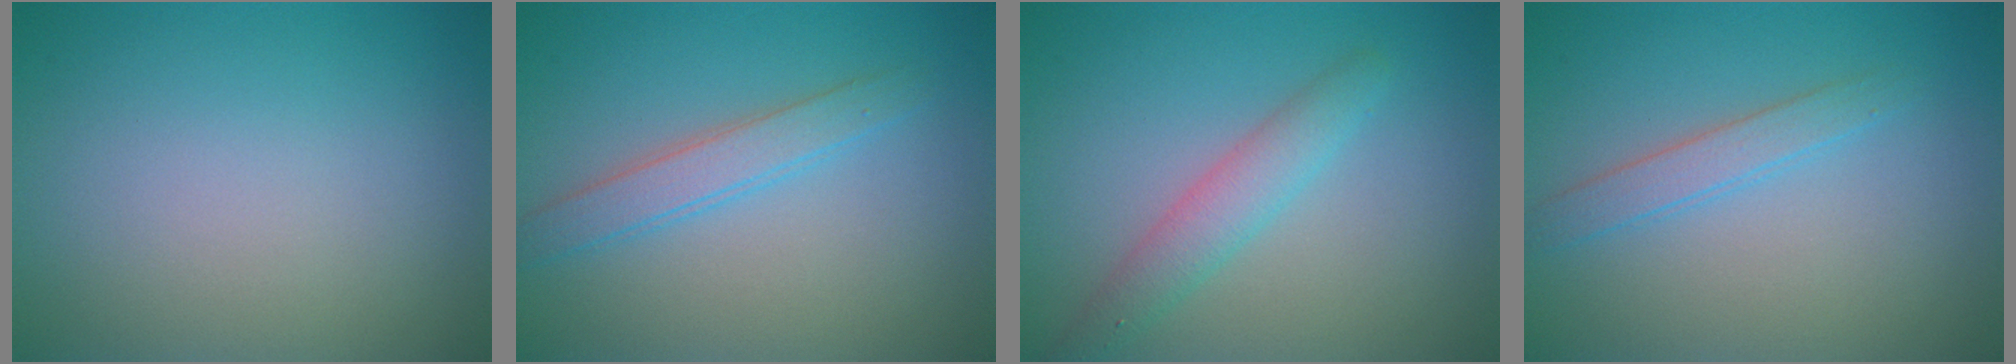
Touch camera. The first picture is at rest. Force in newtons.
{"total": 2.5, "press": 2.5, "slide": 0.2}
{"total": 2.8, "press": 2.8, "slide": 0.0}
{"total": 1.9, "press": 1.9, "slide": 0.2}